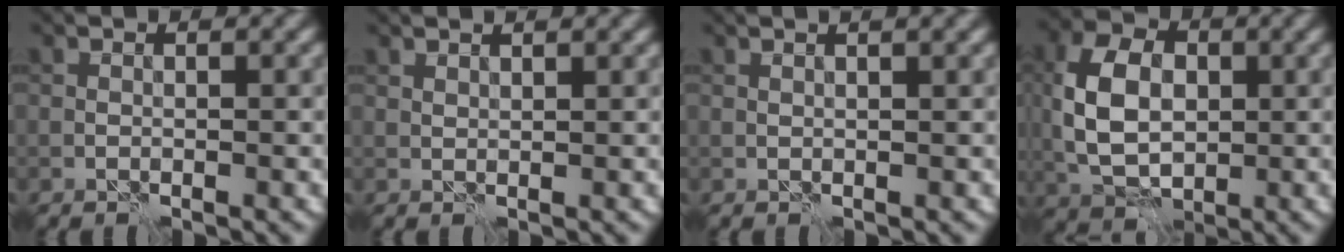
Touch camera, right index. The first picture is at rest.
{"total": 1.2, "force": [1.1, 0.2, 0.4], "torque": [-0.008, -0.001, 0.016]}
{"total": 2.8, "force": [1.7, 1.0, 2.0], "torque": [-0.011, 0.011, -0.001]}
{"total": 7.7, "force": [0.3, 5.2, 5.6], "torque": [-0.122, 0.006, -0.002]}